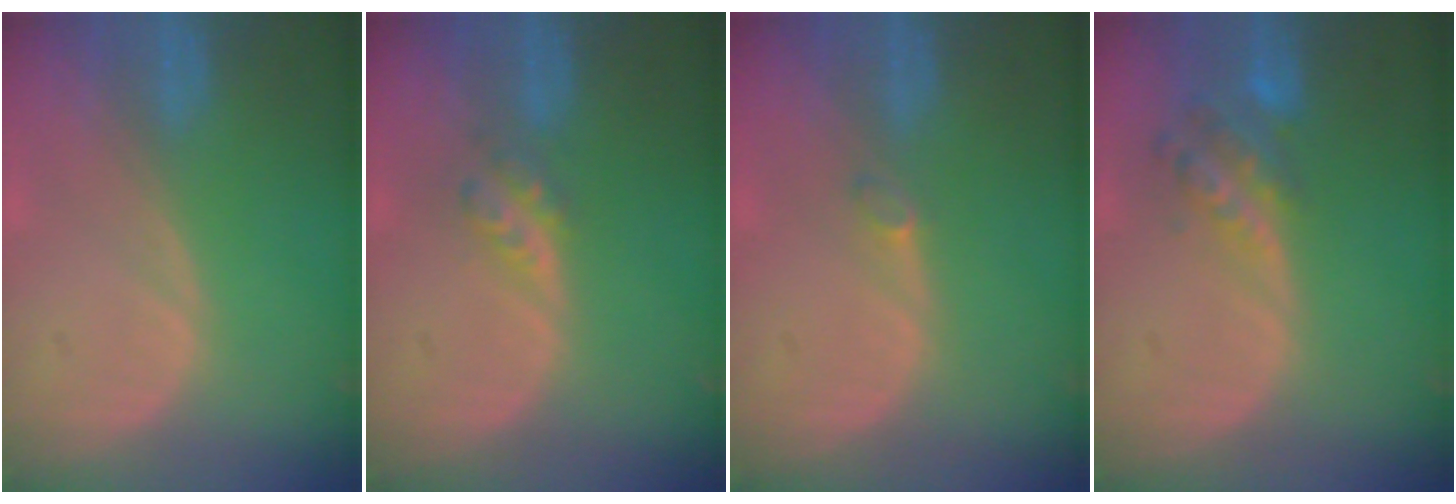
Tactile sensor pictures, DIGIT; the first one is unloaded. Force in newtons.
{"total": 3.2, "press": 2.8, "slide": 1.6}
{"total": 1.2, "press": 1.2, "slide": 0.2}
{"total": 5.7, "press": 5.0, "slide": 2.8}